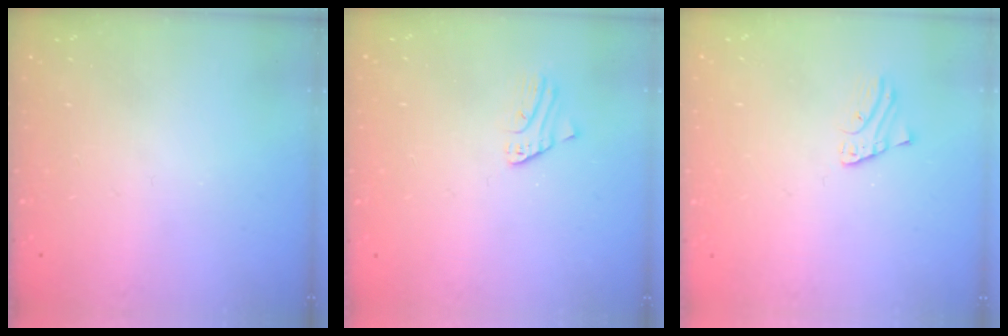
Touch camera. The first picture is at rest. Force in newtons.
{"total": 1.8, "press": 1.8, "slide": 0.1}
{"total": 1.1, "press": 1.1, "slide": 0.1}